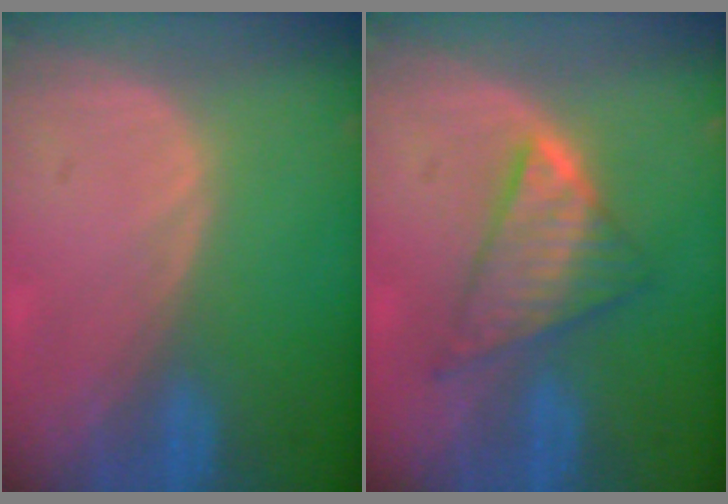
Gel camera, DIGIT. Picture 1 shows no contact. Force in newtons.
{"total": 6.7, "press": 6.6, "slide": 0.3}